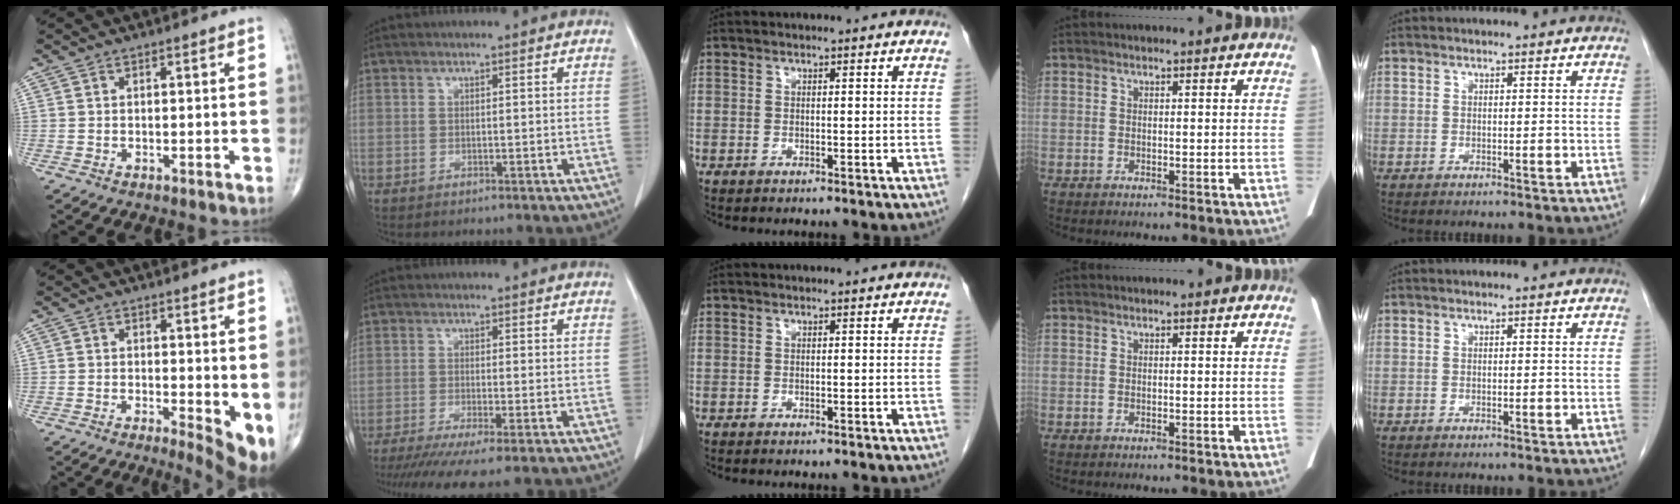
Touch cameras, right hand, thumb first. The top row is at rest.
{"thumb": {"total": 6.5, "force": [0.0, 2.4, 6.0], "torque": [-0.074, -0.013, 0.003]}, "index": {"total": 10.1, "force": [-7.5, 0.9, 6.7], "torque": [-0.107, -0.016, -0.115]}}